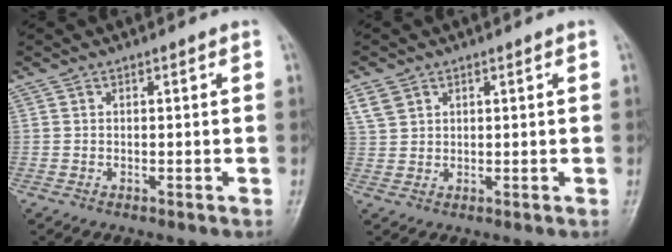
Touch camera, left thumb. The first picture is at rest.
{"total": 3.8, "force": [1.9, 2.8, 1.7], "torque": [-0.027, 0.001, 0.044]}